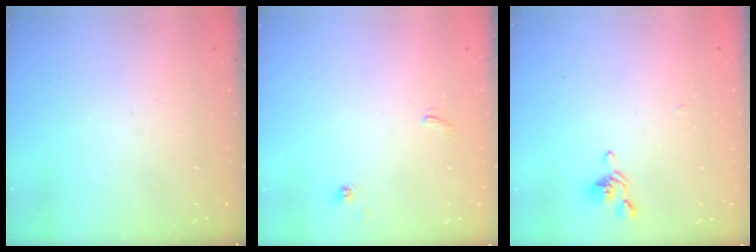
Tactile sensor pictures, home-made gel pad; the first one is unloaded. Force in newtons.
{"total": 0.5, "press": 0.4, "slide": 0.4}
{"total": 2.9, "press": 2.8, "slide": 0.6}